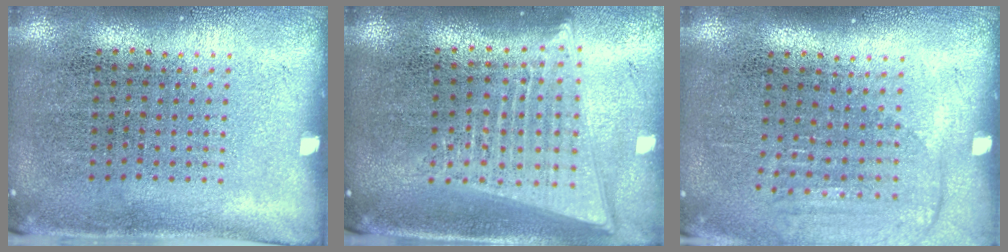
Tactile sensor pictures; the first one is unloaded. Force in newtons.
{"total": 1.8, "press": 1.6, "slide": 0.9}
{"total": 1.3, "press": 1.2, "slide": 0.6}